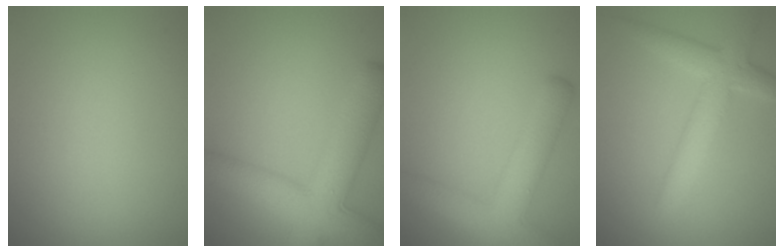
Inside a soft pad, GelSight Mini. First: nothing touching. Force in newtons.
{"total": 8.7, "press": 8.7, "slide": 0.3}
{"total": 5.8, "press": 5.8, "slide": 0.3}
{"total": 4.0, "press": 4.0, "slide": 0.2}